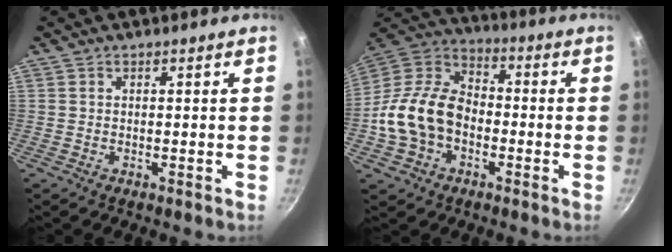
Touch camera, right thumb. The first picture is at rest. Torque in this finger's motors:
{"motor_torque": [0.02, 0.84, 0.95, -1.06, 0.39]}